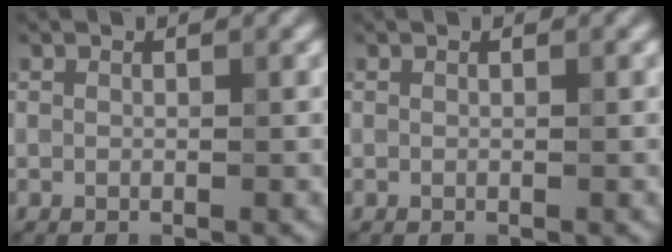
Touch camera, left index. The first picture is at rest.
{"total": 0.0}